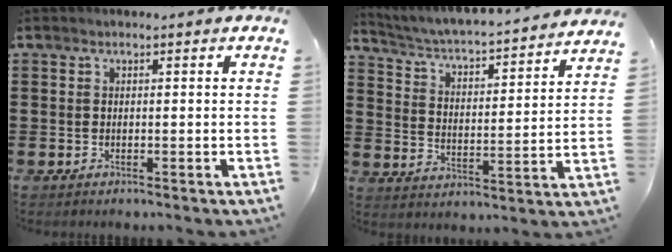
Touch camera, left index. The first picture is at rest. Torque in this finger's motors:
{"motor_torque": [1.11, -1.03, 0.14, 0.03]}